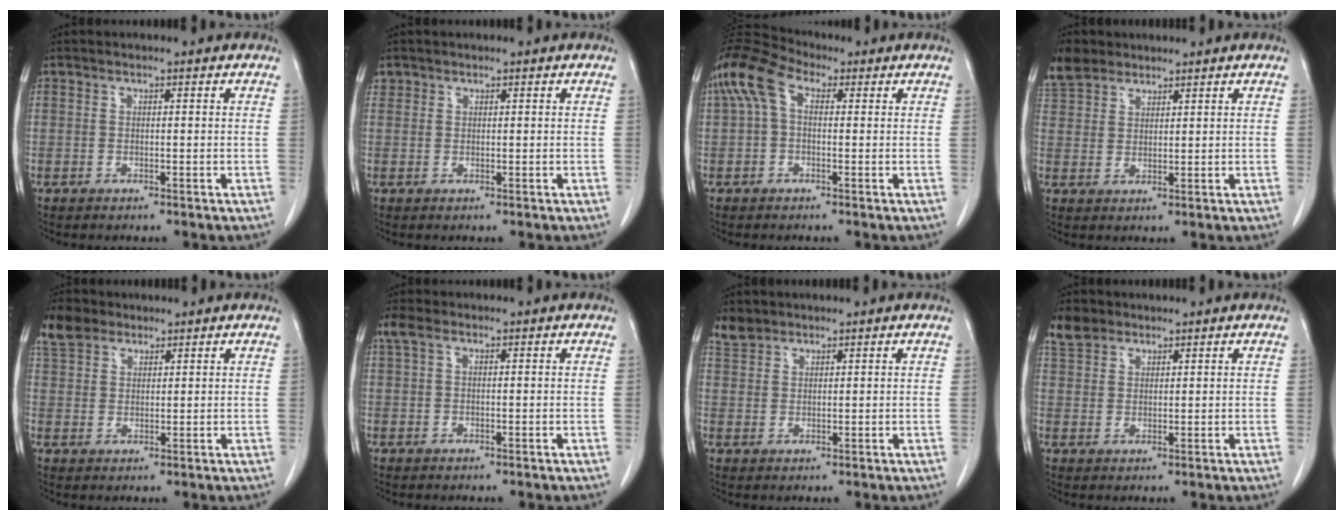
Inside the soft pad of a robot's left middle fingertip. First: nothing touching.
{"total": 1.0, "force": [0.6, 0.8, 0.0], "torque": [0.006, 0.007, 0.009]}
{"total": 6.7, "force": [1.6, 3.8, 5.3], "torque": [-0.124, 0.041, 0.025]}
{"total": 5.5, "force": [4.5, 2.8, 1.4], "torque": [-0.039, 0.017, 0.095]}
{"total": 5.3, "force": [4.0, 3.1, 1.8], "torque": [-0.047, 0.019, 0.085]}
{"total": 2.0, "force": [1.1, 1.0, 1.4], "torque": [-0.040, 0.028, 0.028]}
{"total": 2.7, "force": [2.4, 1.4, 0.2], "torque": [-0.009, 0.008, 0.049]}
{"total": 4.0, "force": [3.1, 2.4, 1.0], "torque": [-0.029, 0.013, 0.064]}